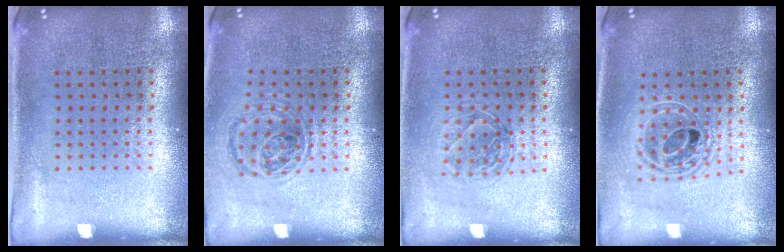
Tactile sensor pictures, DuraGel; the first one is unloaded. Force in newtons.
{"total": 0.9, "press": 0.9, "slide": 0.1}
{"total": 1.2, "press": 1.1, "slide": 0.6}
{"total": 1.6, "press": 1.3, "slide": 0.9}